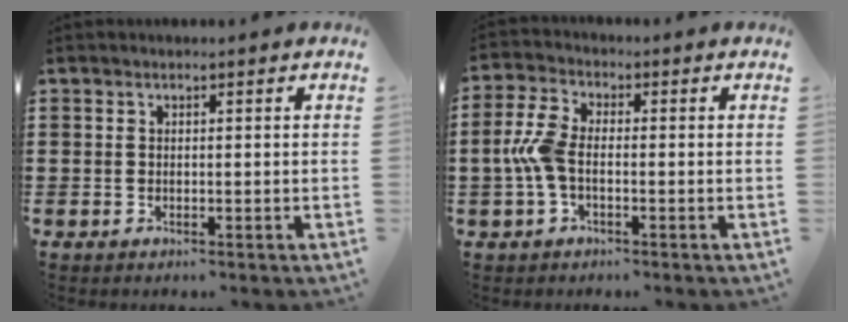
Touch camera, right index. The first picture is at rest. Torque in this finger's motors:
{"motor_torque": [1.19, -0.09, 0.65, 0.21]}